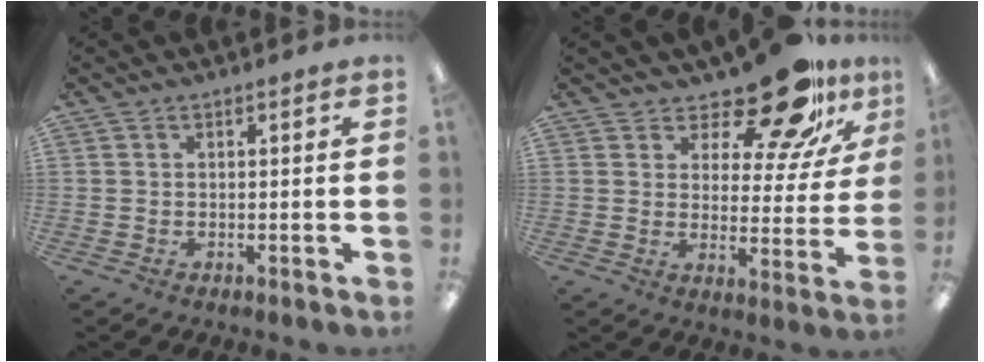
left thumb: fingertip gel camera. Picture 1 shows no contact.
{"total": 16.3, "force": [12.7, 6.0, 8.1], "torque": [-0.125, -0.089, 0.217]}